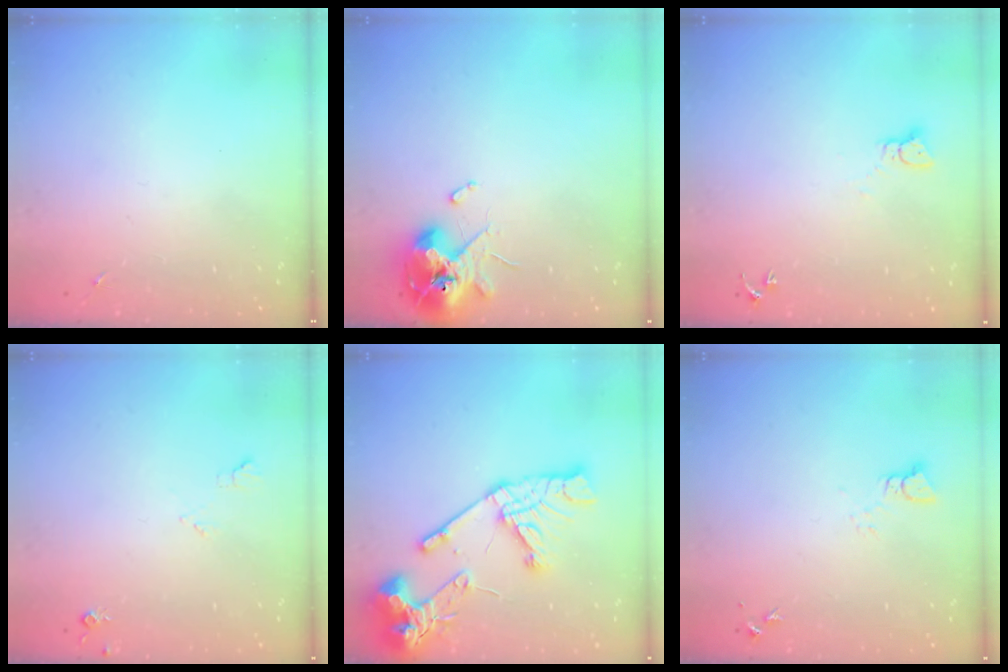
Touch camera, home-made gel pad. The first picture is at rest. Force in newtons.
{"total": 13.0, "press": 12.8, "slide": 1.8}
{"total": 2.3, "press": 2.3, "slide": 0.2}
{"total": 5.1, "press": 5.1, "slide": 0.8}
{"total": 20.6, "press": 20.5, "slide": 2.4}
{"total": 2.5, "press": 2.5, "slide": 0.1}